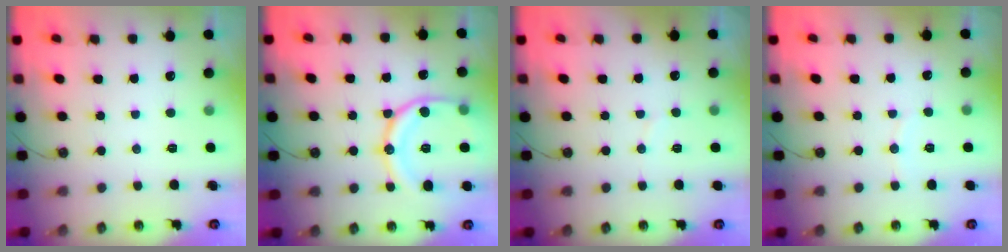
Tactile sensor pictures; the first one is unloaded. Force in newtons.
{"total": 16.7, "press": 16.6, "slide": 1.8}
{"total": 2.6, "press": 2.6, "slide": 0.3}
{"total": 3.2, "press": 3.2, "slide": 0.1}